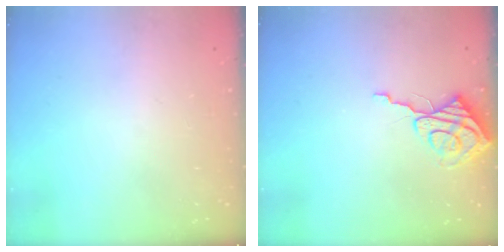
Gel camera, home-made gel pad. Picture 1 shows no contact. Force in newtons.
{"total": 8.5, "press": 8.4, "slide": 0.6}